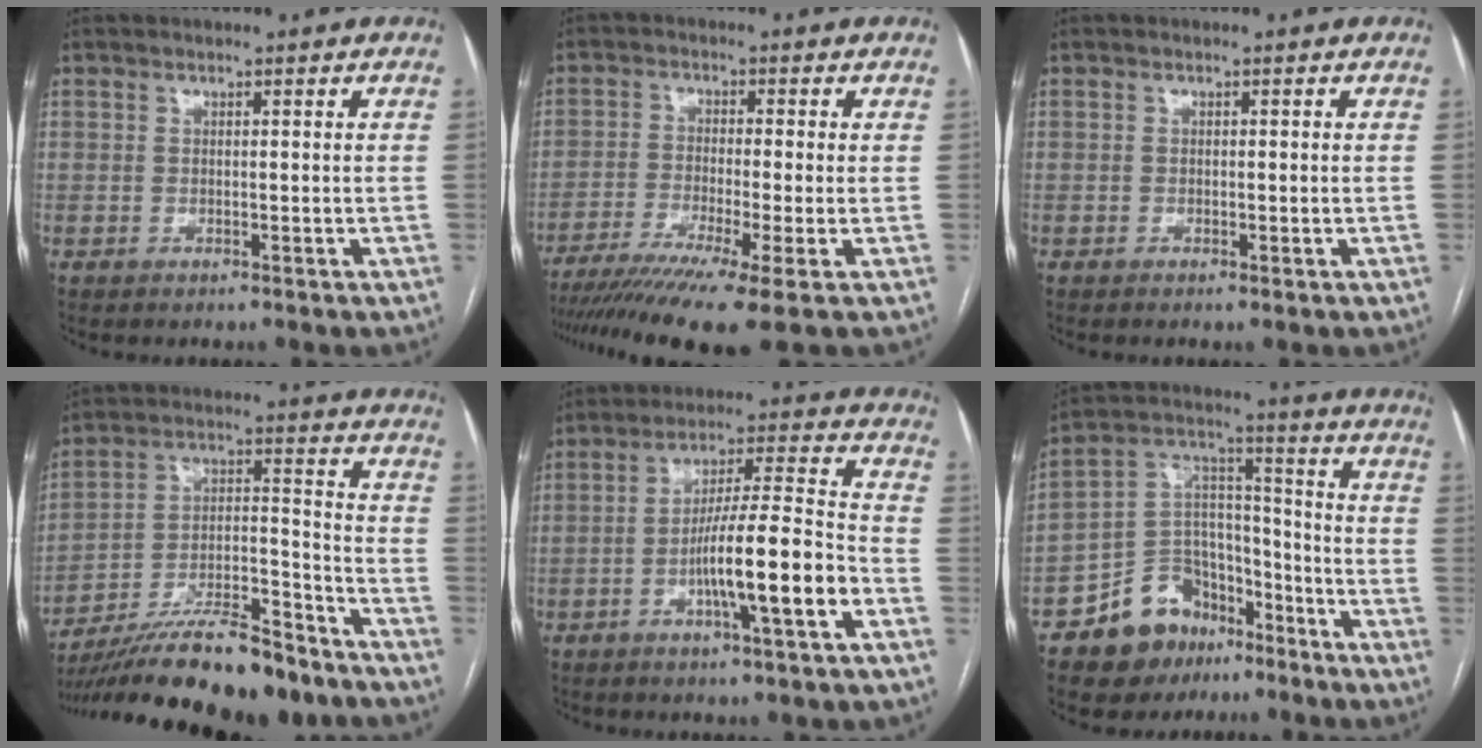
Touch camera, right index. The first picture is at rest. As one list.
[{"total": 12.0, "force": [-8.4, -0.7, 8.5], "torque": [-0.144, -0.024, -0.136]}, {"total": 0.5, "force": [-0.1, 0.3, 0.4], "torque": [-0.004, 0.000, -0.004]}, {"total": 23.4, "force": [-18.9, 4.5, 13.0], "torque": [-0.195, 0.004, -0.310]}, {"total": 13.0, "force": [-4.8, 0.4, 12.1], "torque": [-0.203, 0.008, -0.078]}, {"total": 13.8, "force": [-9.4, 9.2, 4.4], "torque": [-0.077, 0.068, -0.156]}]